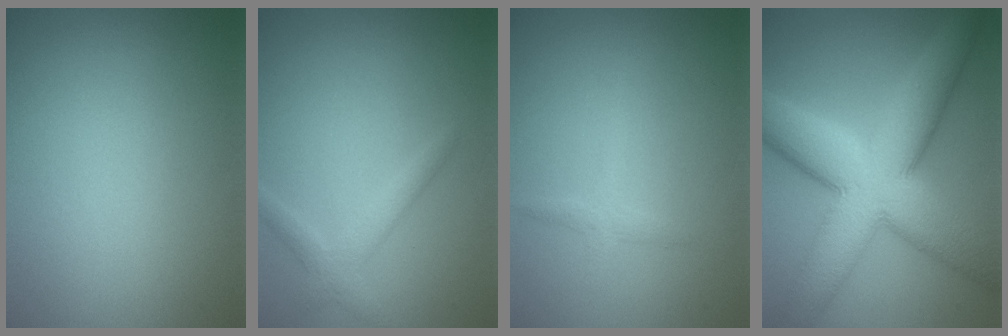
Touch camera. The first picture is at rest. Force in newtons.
{"total": 1.9, "press": 1.9, "slide": 0.1}
{"total": 1.3, "press": 1.3, "slide": 0.1}
{"total": 11.7, "press": 11.7, "slide": 0.6}